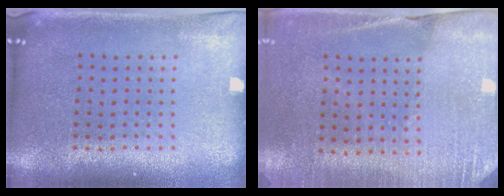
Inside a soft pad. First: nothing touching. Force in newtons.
{"total": 2.6, "press": 2.5, "slide": 0.8}